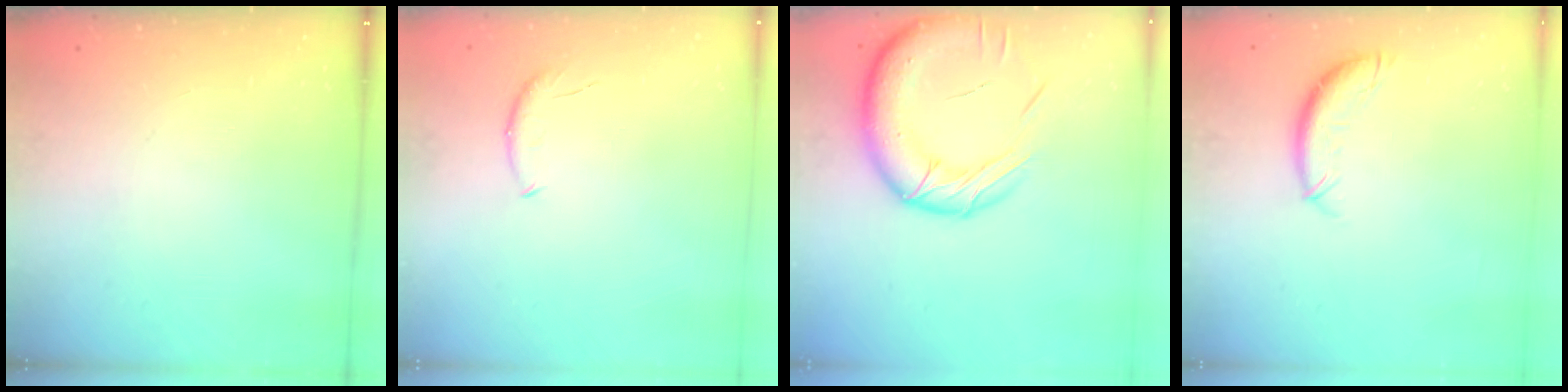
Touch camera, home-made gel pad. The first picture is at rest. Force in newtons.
{"total": 6.5, "press": 6.4, "slide": 0.8}
{"total": 20.3, "press": 19.9, "slide": 4.2}
{"total": 8.2, "press": 8.2, "slide": 0.7}